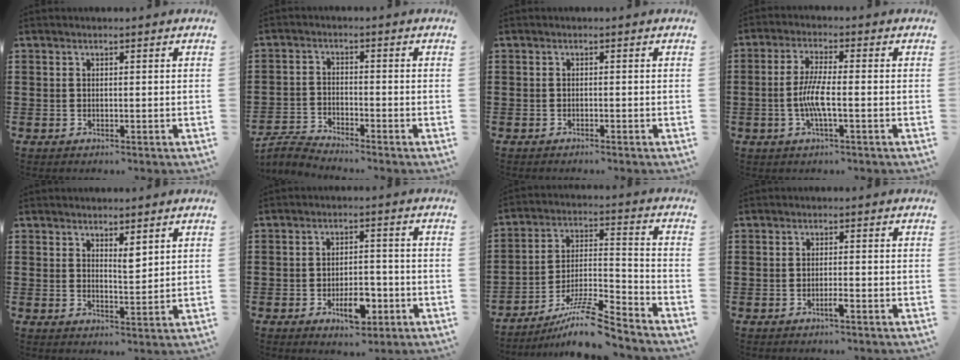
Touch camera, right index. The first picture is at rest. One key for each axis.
{"total": 2.9, "fx": -2.9, "fy": -0.1, "fz": 0.3, "tx": -0.027, "ty": -0.006, "tz": -0.065}
{"total": 0.7, "fx": -0.6, "fy": -0.2, "fz": 0.2, "tx": -0.006, "ty": -0.006, "tz": -0.011}
{"total": 5.5, "fx": -1.4, "fy": 0.8, "fz": 5.3, "tx": -0.113, "ty": -0.006, "tz": -0.034}
{"total": 2.9, "fx": 2.2, "fy": 1.0, "fz": 1.6, "tx": -0.019, "ty": 0.001, "tz": 0.035}
{"total": 6.2, "fx": -2.7, "fy": 2.8, "fz": 4.8, "tx": -0.073, "ty": 0.006, "tz": -0.048}
{"total": 10.8, "fx": -9.1, "fy": 0.8, "fz": 5.8, "tx": -0.097, "ty": 0.019, "tz": -0.175}
{"total": 1.8, "fx": -1.0, "fy": 0.1, "fz": 1.5, "tx": -0.027, "ty": -0.002, "tz": -0.018}